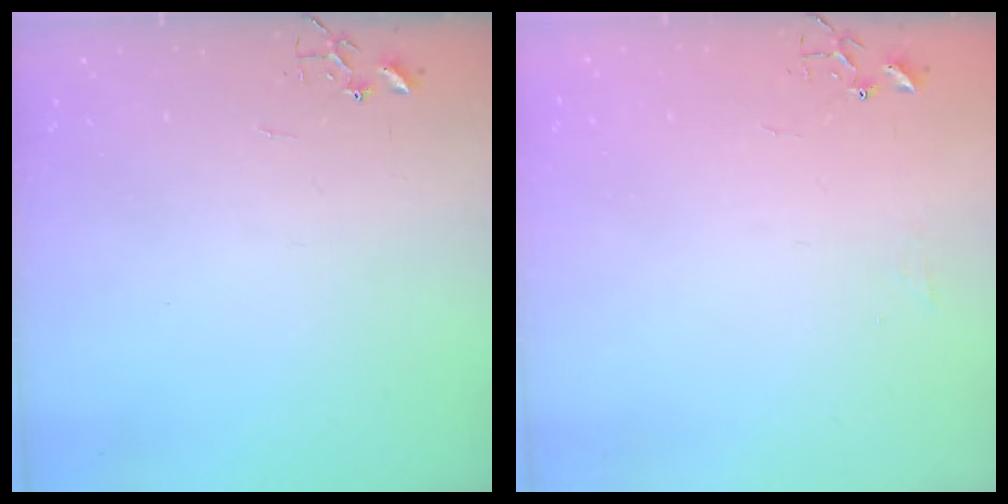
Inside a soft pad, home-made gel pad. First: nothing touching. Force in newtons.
{"total": 5.1, "press": 5.1, "slide": 0.7}